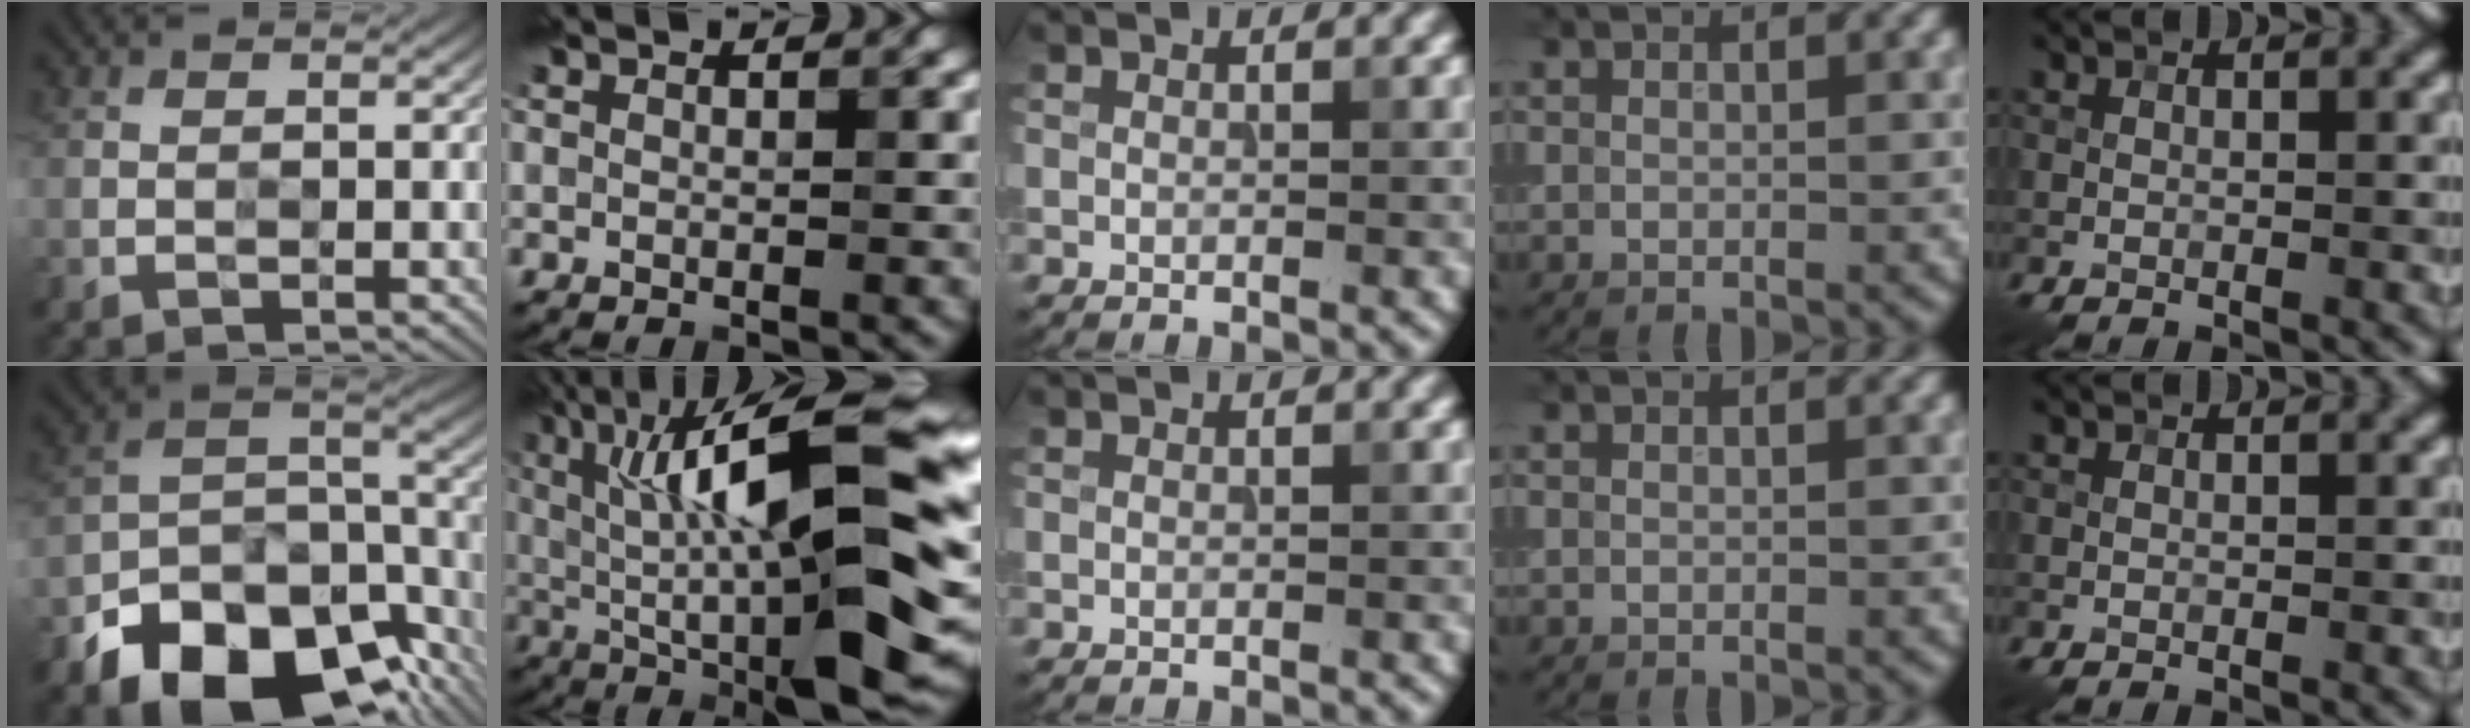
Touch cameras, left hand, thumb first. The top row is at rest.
{"thumb": {"total": 15.9, "force": [-9.1, 8.6, 9.8], "torque": [-0.184, -0.030, -0.156]}, "index": {"total": 17.7, "force": [1.7, 5.1, 16.9], "torque": [-0.247, 0.035, 0.024]}}